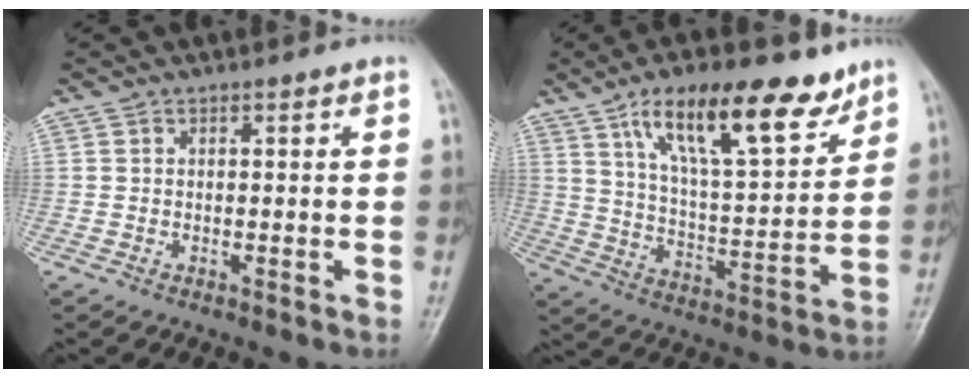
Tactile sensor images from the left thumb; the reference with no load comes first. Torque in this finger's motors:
{"motor_torque": [0.25, 0.28, 1.42, -1.35, 0.18]}